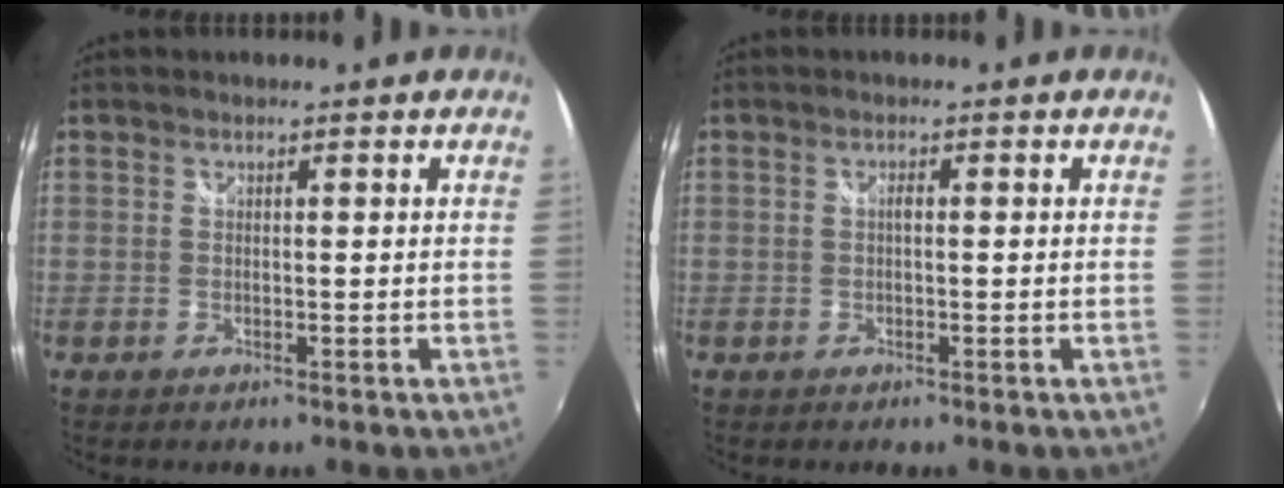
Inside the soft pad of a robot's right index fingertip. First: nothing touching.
{"total": 0.8, "force": [-0.1, 0.3, 0.7], "torque": [-0.013, 0.003, -0.004]}